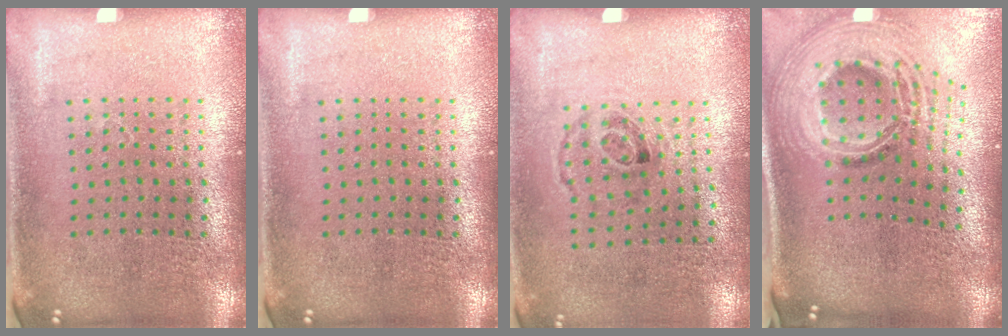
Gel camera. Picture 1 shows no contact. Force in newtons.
{"total": 0.0}
{"total": 1.0, "press": 0.7, "slide": 0.7}
{"total": 2.9, "press": 2.0, "slide": 2.1}